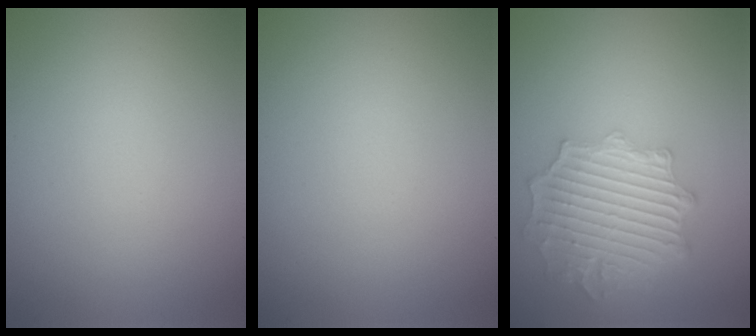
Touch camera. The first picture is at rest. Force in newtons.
{"total": 0.0}
{"total": 6.8, "press": 5.3, "slide": 4.2}